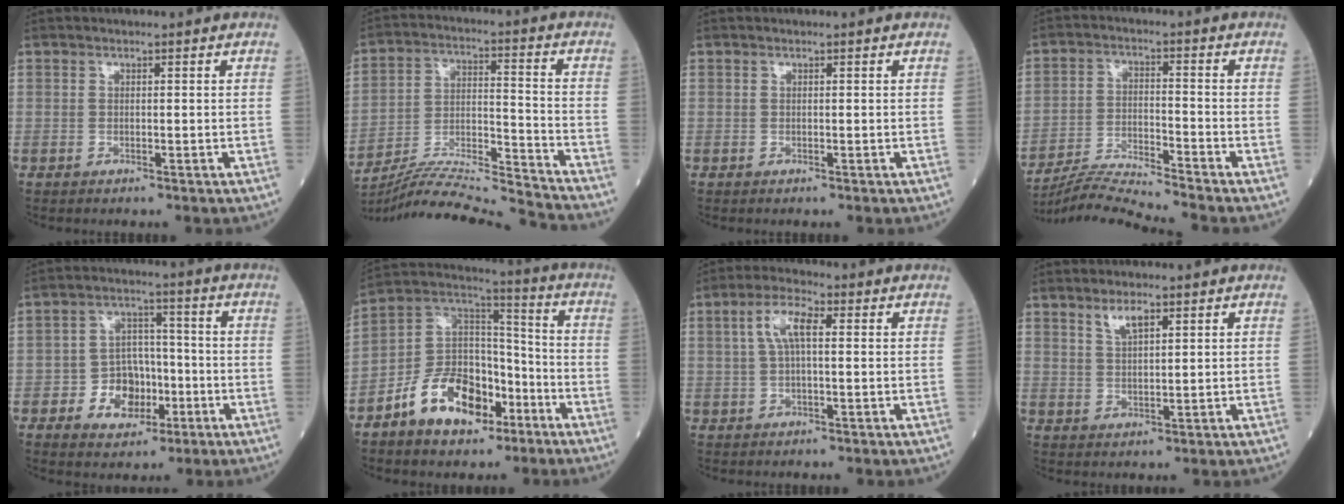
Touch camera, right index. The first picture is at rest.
{"total": 16.7, "force": [-16.0, -2.3, 3.9], "torque": [-0.070, 0.010, -0.274]}
{"total": 0.0}
{"total": 8.8, "force": [-8.3, -2.6, 1.3], "torque": [-0.027, -0.010, -0.157]}
{"total": 7.6, "force": [-2.7, 5.6, 4.3], "torque": [-0.077, 0.019, -0.042]}
{"total": 14.1, "force": [-7.6, 8.3, 8.5], "torque": [-0.170, 0.028, -0.135]}
{"total": 5.1, "force": [1.2, 1.5, 4.7], "torque": [-0.103, 0.021, 0.025]}
{"total": 3.0, "force": [2.0, 0.7, 2.1], "torque": [-0.045, 0.003, 0.041]}